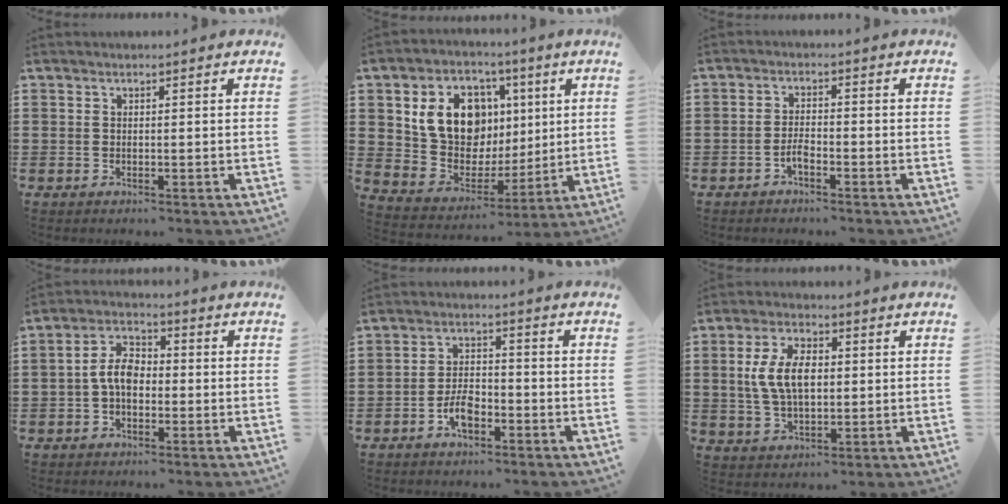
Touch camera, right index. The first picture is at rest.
{"total": 11.2, "force": [3.4, 9.0, 5.7], "torque": [-0.126, 0.008, 0.068]}
{"total": 2.3, "force": [-1.5, 1.0, 1.4], "torque": [-0.030, 0.004, -0.030]}
{"total": 5.7, "force": [-0.7, 3.4, 4.5], "torque": [-0.099, 0.006, -0.017]}
{"total": 4.8, "force": [-2.5, 2.4, 3.4], "torque": [-0.078, 0.001, -0.051]}
{"total": 8.0, "force": [0.7, 4.3, 6.7], "torque": [-0.155, 0.008, 0.006]}